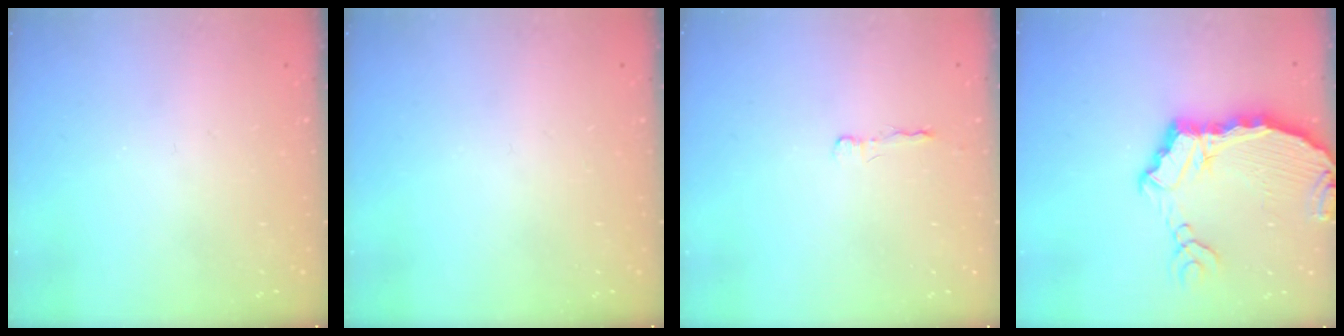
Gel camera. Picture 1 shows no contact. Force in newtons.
{"total": 0.0}
{"total": 2.2, "press": 2.2, "slide": 0.4}
{"total": 9.0, "press": 8.9, "slide": 1.0}